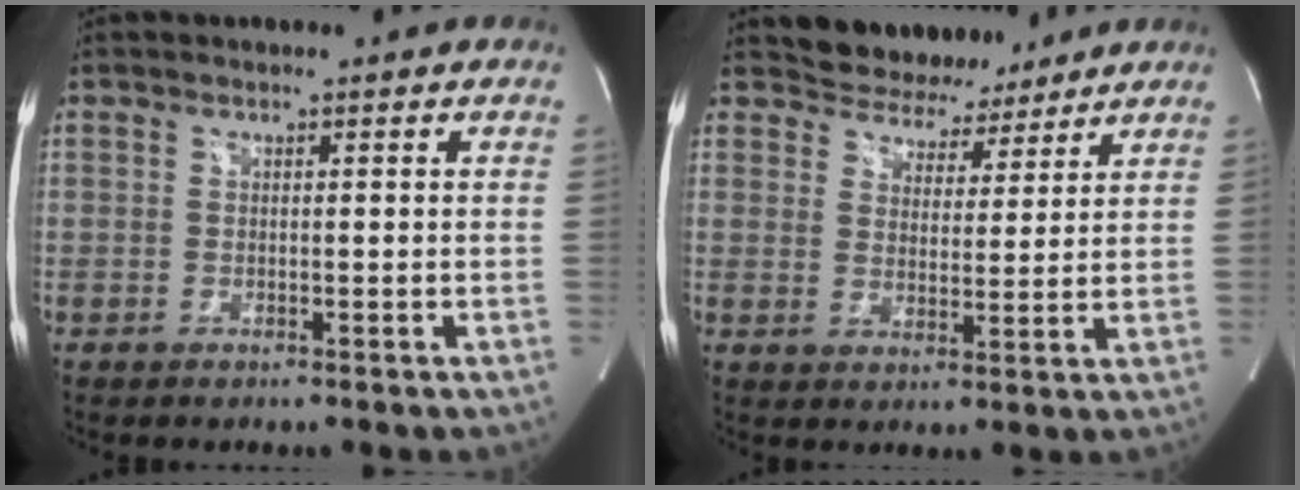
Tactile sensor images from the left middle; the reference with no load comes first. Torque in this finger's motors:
{"motor_torque": [0.07, -0.69, -0.10, 0.00]}